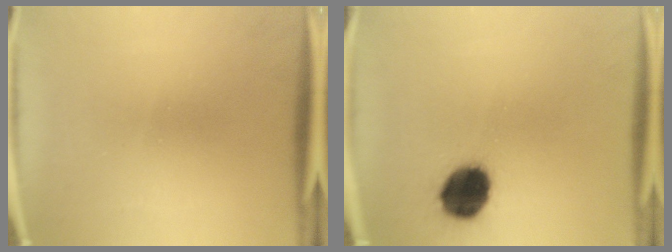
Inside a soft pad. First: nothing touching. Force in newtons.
{"total": 12.4}